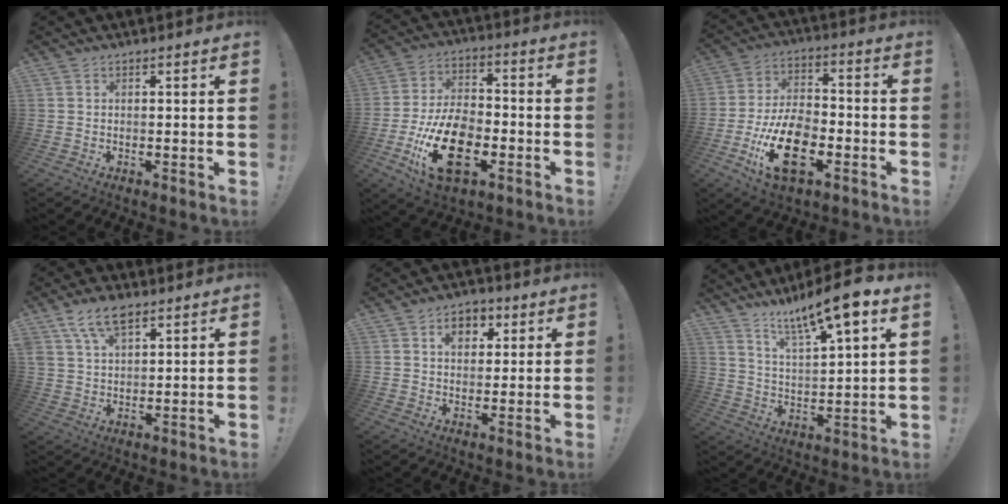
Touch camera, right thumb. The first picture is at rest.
{"total": 20.2, "force": [-7.9, 11.5, 14.6], "torque": [-0.271, 0.050, -0.126]}
{"total": 18.2, "force": [-7.6, 9.9, 13.1], "torque": [-0.243, 0.045, -0.125]}
{"total": 9.0, "force": [5.5, 4.4, 5.6], "torque": [-0.102, -0.011, 0.104]}
{"total": 7.1, "force": [2.7, 5.3, 3.8], "torque": [-0.043, -0.003, 0.045]}
{"total": 12.6, "force": [9.5, 1.2, 8.1], "torque": [-0.150, -0.064, 0.155]}